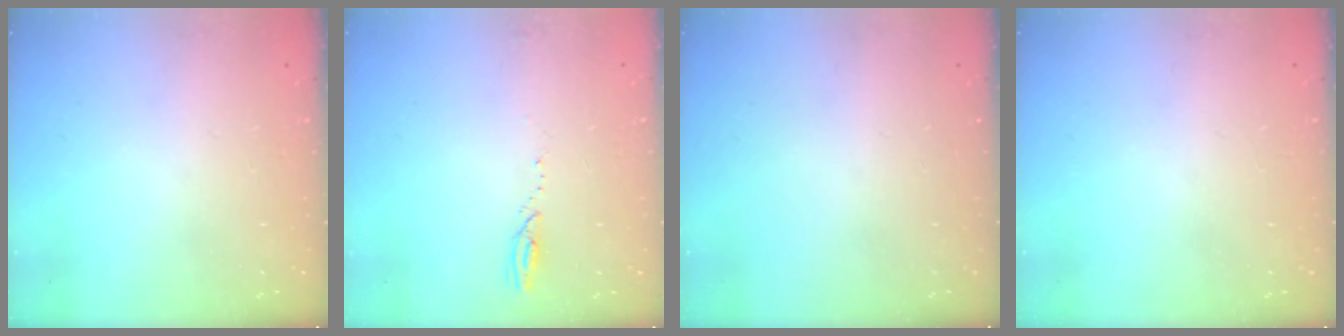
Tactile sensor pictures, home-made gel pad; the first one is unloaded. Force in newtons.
{"total": 2.3, "press": 2.3, "slide": 0.3}
{"total": 0.0}
{"total": 0.0}